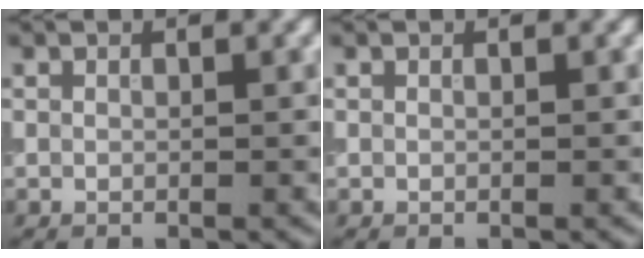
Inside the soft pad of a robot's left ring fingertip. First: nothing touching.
{"total": 0.0}